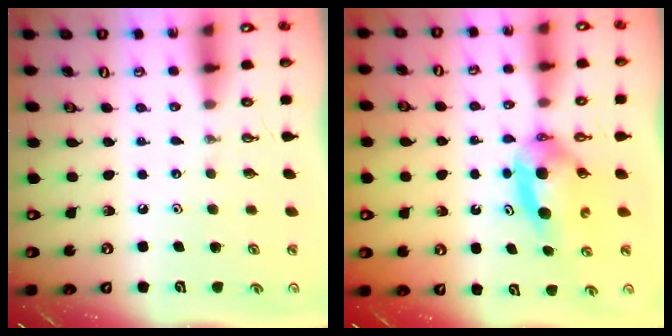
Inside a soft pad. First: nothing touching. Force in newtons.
{"total": 6.3, "press": 5.8, "slide": 2.3}